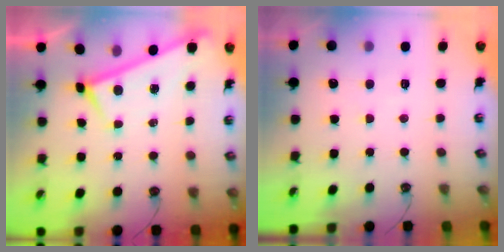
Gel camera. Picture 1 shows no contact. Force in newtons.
{"total": 2.5, "press": 2.5, "slide": 0.3}